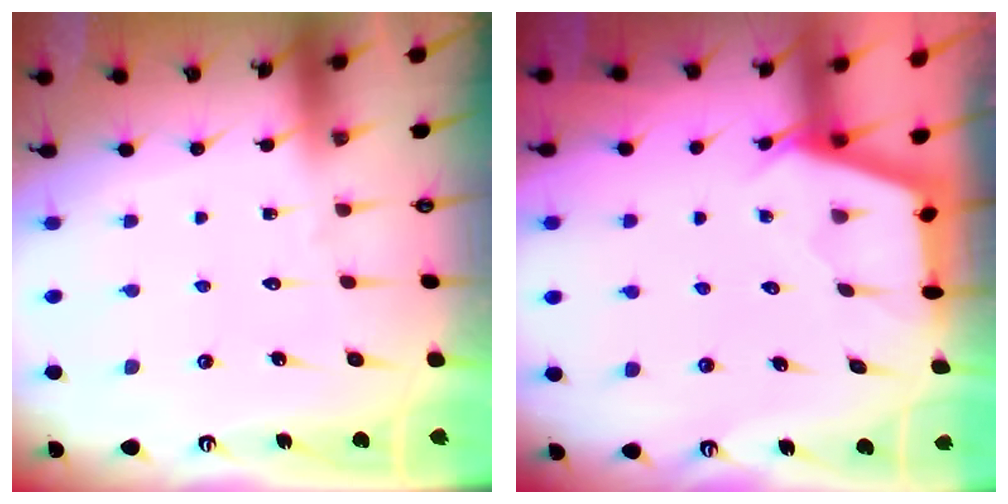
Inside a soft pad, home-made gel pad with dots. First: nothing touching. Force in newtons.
{"total": 2.5, "press": 2.5, "slide": 0.3}